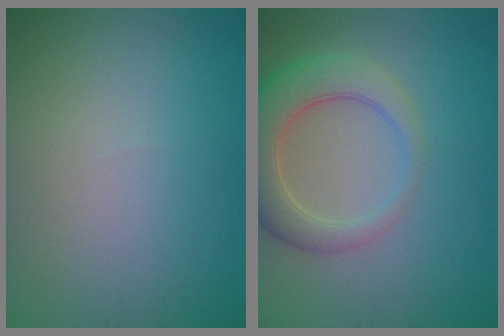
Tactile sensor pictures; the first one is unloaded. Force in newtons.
{"total": 5.6, "press": 5.6, "slide": 0.8}